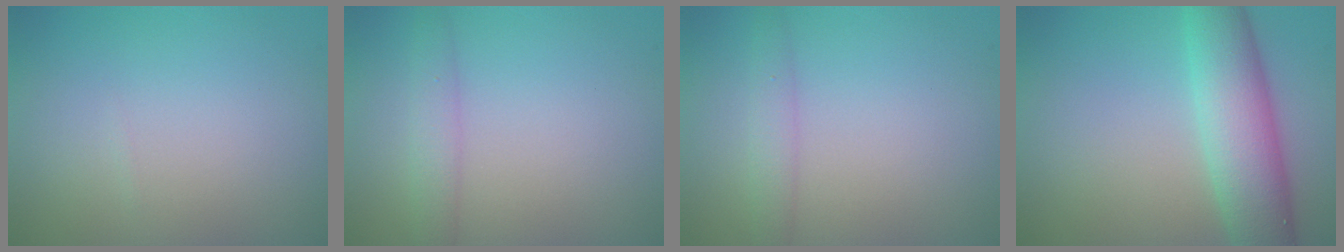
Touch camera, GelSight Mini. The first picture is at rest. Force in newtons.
{"total": 2.0, "press": 2.0, "slide": 0.0}
{"total": 1.7, "press": 1.7, "slide": 0.2}
{"total": 6.9, "press": 6.9, "slide": 0.2}